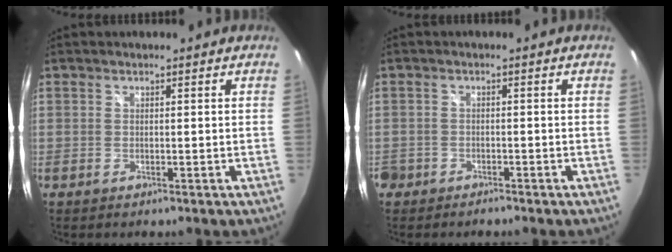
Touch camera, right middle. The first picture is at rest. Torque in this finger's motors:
{"motor_torque": [-0.05, 0.05, 0.00, -0.02]}